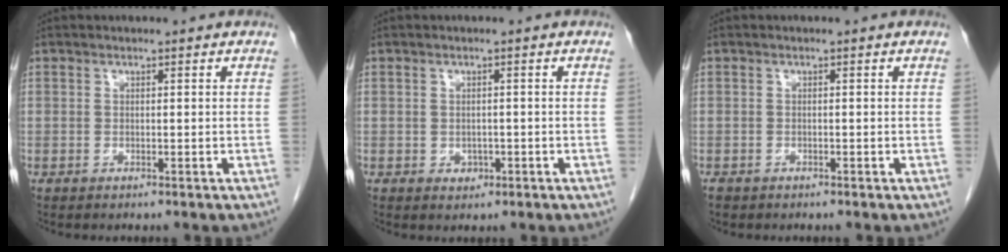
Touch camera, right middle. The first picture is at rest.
{"total": 1.5, "force": [-0.4, 1.2, 0.7], "torque": [-0.008, 0.003, 0.000]}
{"total": 1.0, "force": [-0.7, 0.6, 0.2], "torque": [-0.005, 0.001, -0.013]}